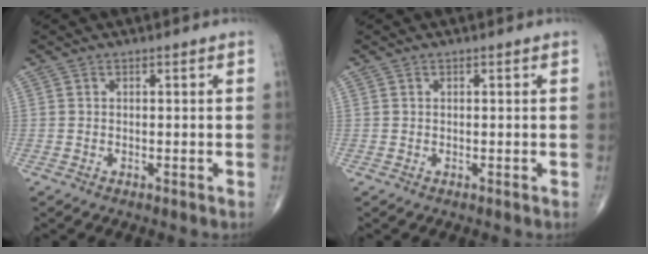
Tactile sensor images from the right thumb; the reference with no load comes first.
{"total": 0.0}